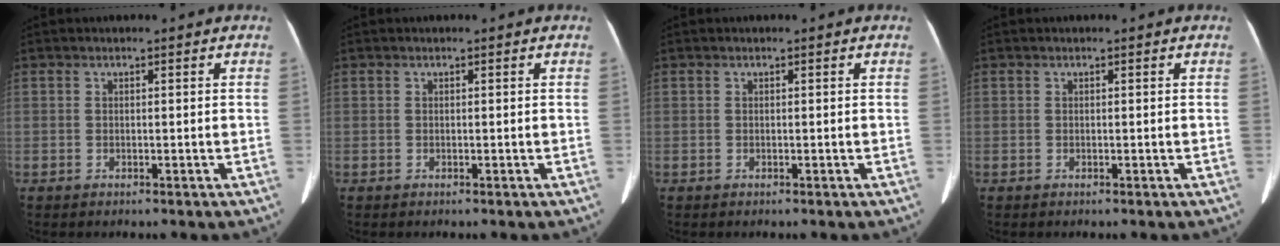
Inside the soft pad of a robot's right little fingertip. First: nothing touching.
{"total": 0.0}
{"total": 0.0}
{"total": 0.0}